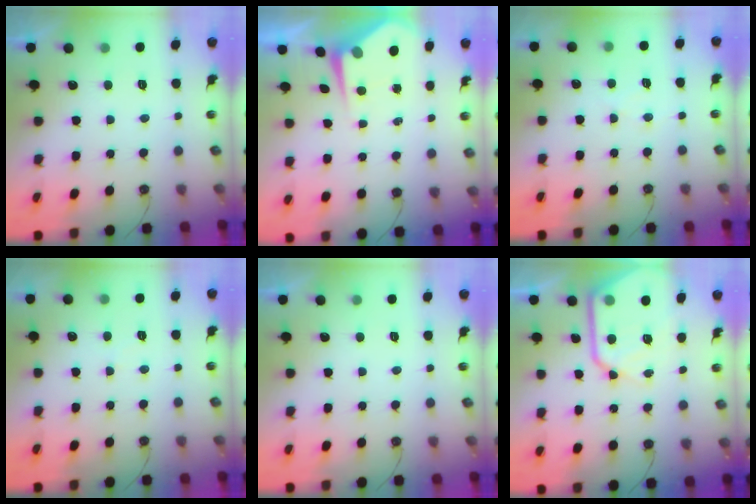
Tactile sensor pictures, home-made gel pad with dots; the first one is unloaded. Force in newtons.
{"total": 4.9, "press": 4.9, "slide": 0.3}
{"total": 4.6, "press": 4.6, "slide": 0.4}
{"total": 3.3, "press": 3.2, "slide": 0.6}
{"total": 0.0}
{"total": 16.8, "press": 16.7, "slide": 1.9}